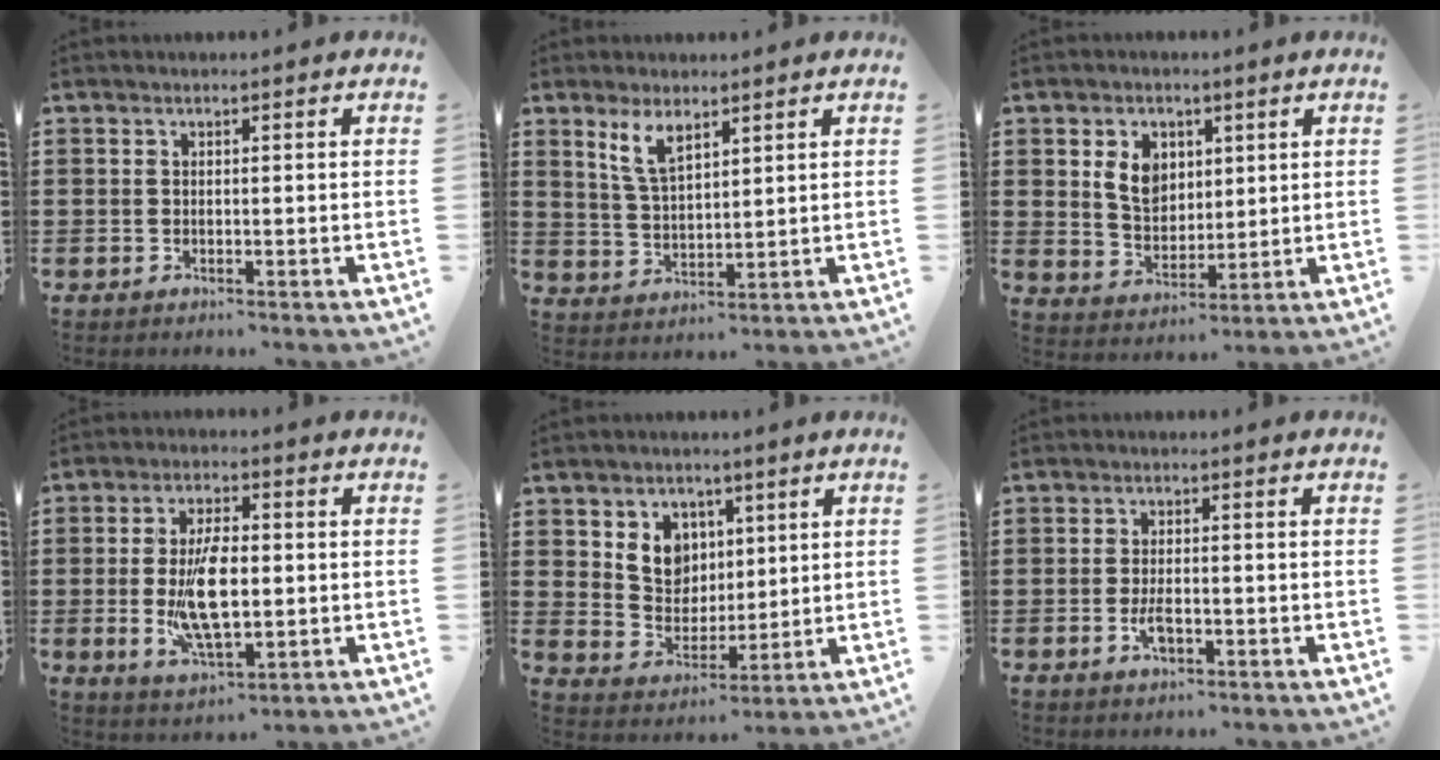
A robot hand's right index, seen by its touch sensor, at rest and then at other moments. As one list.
[{"total": 5.4, "force": [3.2, 2.2, 3.7], "torque": [-0.083, 0.004, 0.058]}, {"total": 6.2, "force": [2.0, 4.8, 3.3], "torque": [-0.076, 0.014, 0.034]}, {"total": 9.9, "force": [-0.7, 4.2, 8.9], "torque": [-0.181, -0.008, -0.016]}, {"total": 6.7, "force": [2.9, 5.7, 1.8], "torque": [-0.052, 0.004, 0.051]}, {"total": 3.1, "force": [-1.1, 1.2, 2.6], "torque": [-0.053, -0.001, -0.022]}]